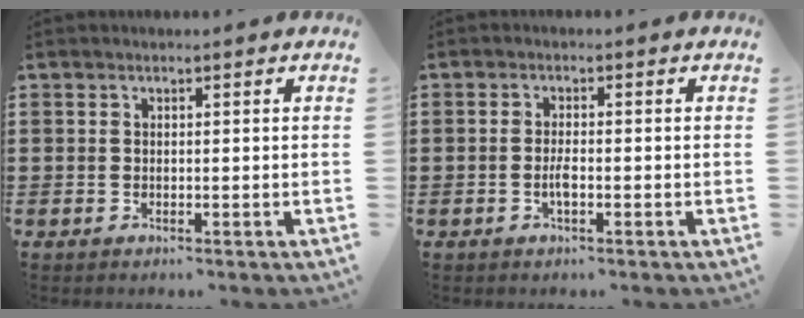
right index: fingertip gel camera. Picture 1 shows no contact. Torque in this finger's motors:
{"motor_torque": [2.14, 0.00, 0.10, 0.03]}